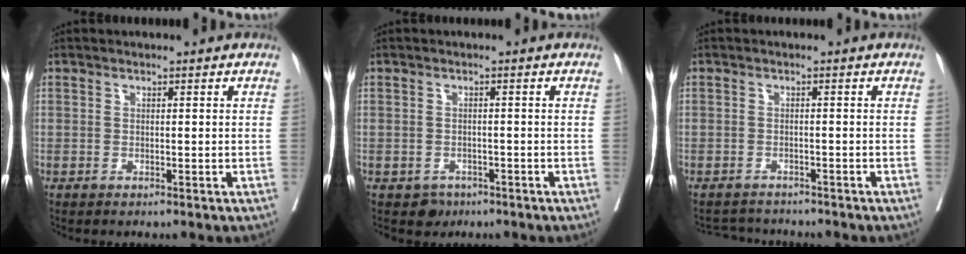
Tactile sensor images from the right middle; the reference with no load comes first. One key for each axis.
{"total": 2.0, "fx": -1.4, "fy": 1.5, "fz": 0.0, "tx": -0.003, "ty": 0.006, "tz": -0.020}
{"total": 3.7, "fx": -3.7, "fy": 0.5, "fz": -0.1, "tx": 0.006, "ty": -0.008, "tz": -0.058}